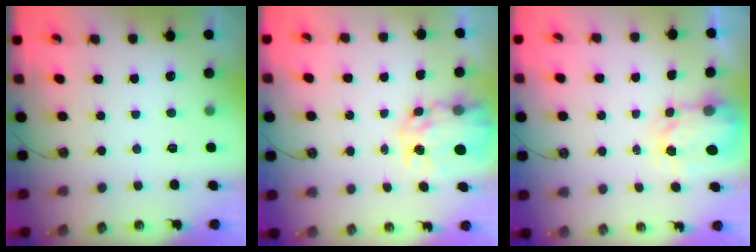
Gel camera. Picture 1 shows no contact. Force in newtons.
{"total": 8.7, "press": 8.7, "slide": 0.8}
{"total": 3.7, "press": 3.7, "slide": 0.4}